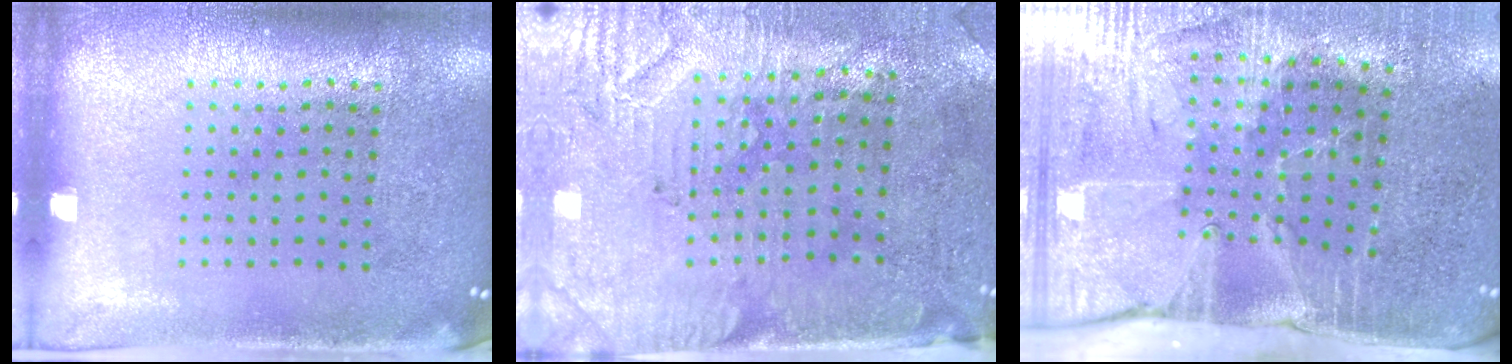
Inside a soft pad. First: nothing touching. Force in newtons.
{"total": 3.1, "press": 2.7, "slide": 1.6}
{"total": 4.4, "press": 3.7, "slide": 2.4}